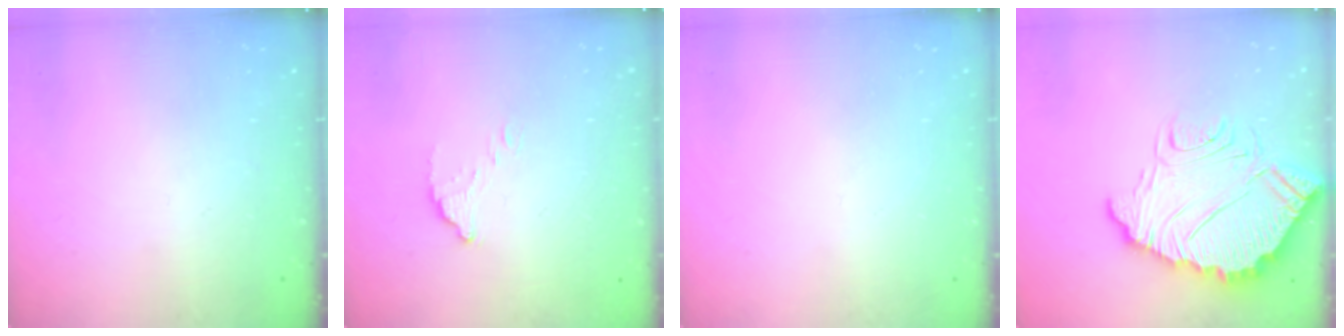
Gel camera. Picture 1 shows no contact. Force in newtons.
{"total": 4.9, "press": 4.9, "slide": 0.1}
{"total": 0.0}
{"total": 11.7, "press": 11.7, "slide": 0.9}